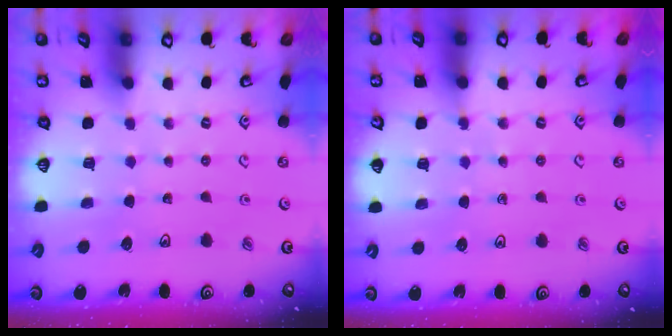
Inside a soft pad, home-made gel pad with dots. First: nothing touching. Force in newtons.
{"total": 6.5, "press": 6.3, "slide": 1.6}